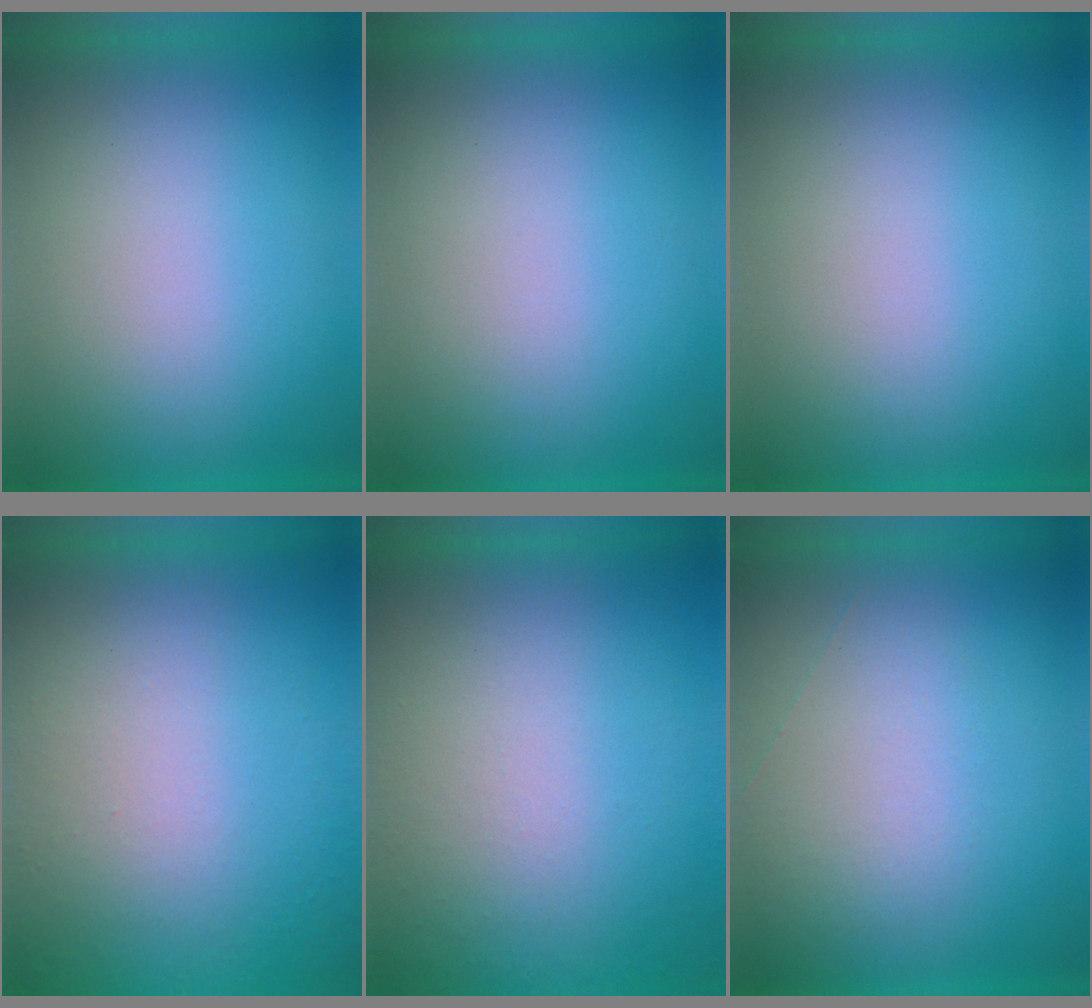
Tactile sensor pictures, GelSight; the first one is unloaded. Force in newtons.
{"total": 0.0}
{"total": 0.0}
{"total": 7.8}
{"total": 8.6}
{"total": 1.0}